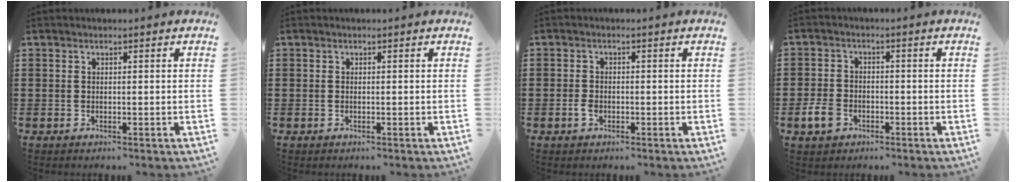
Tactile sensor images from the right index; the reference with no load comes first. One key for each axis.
{"total": 0.0}
{"total": 1.9, "fx": -0.9, "fy": 1.1, "fz": 1.2, "tx": -0.032, "ty": -0.003, "tz": -0.019}
{"total": 4.1, "fx": -1.9, "fy": 2.8, "fz": 2.3, "tx": -0.065, "ty": -0.003, "tz": -0.040}